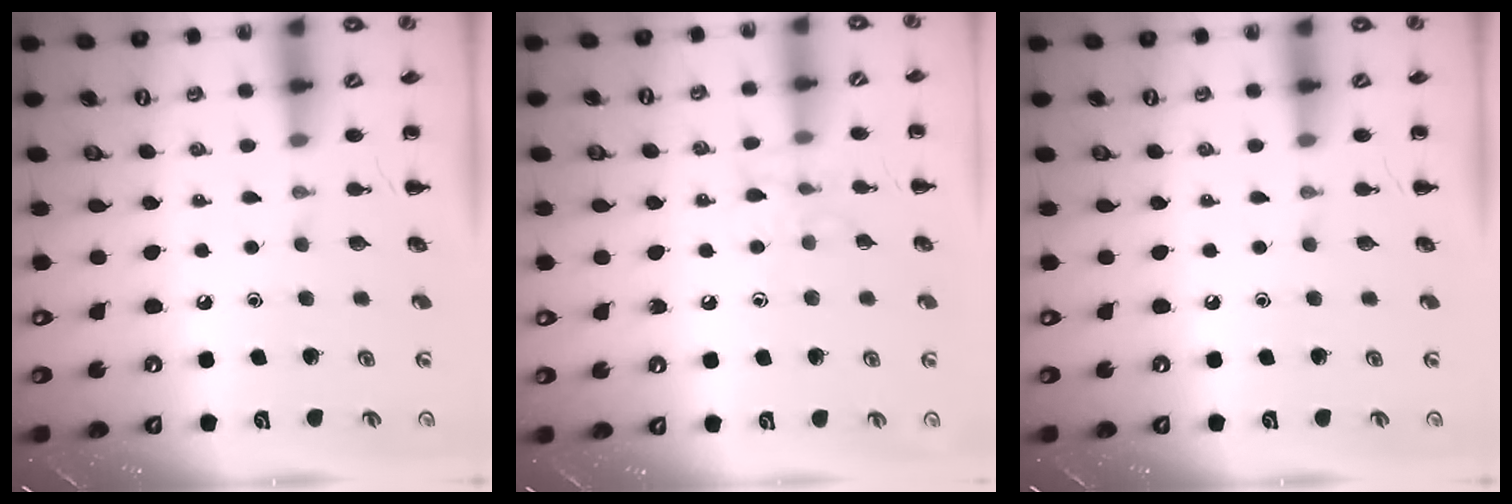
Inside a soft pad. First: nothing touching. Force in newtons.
{"total": 7.0, "press": 6.9, "slide": 1.1}
{"total": 0.0}